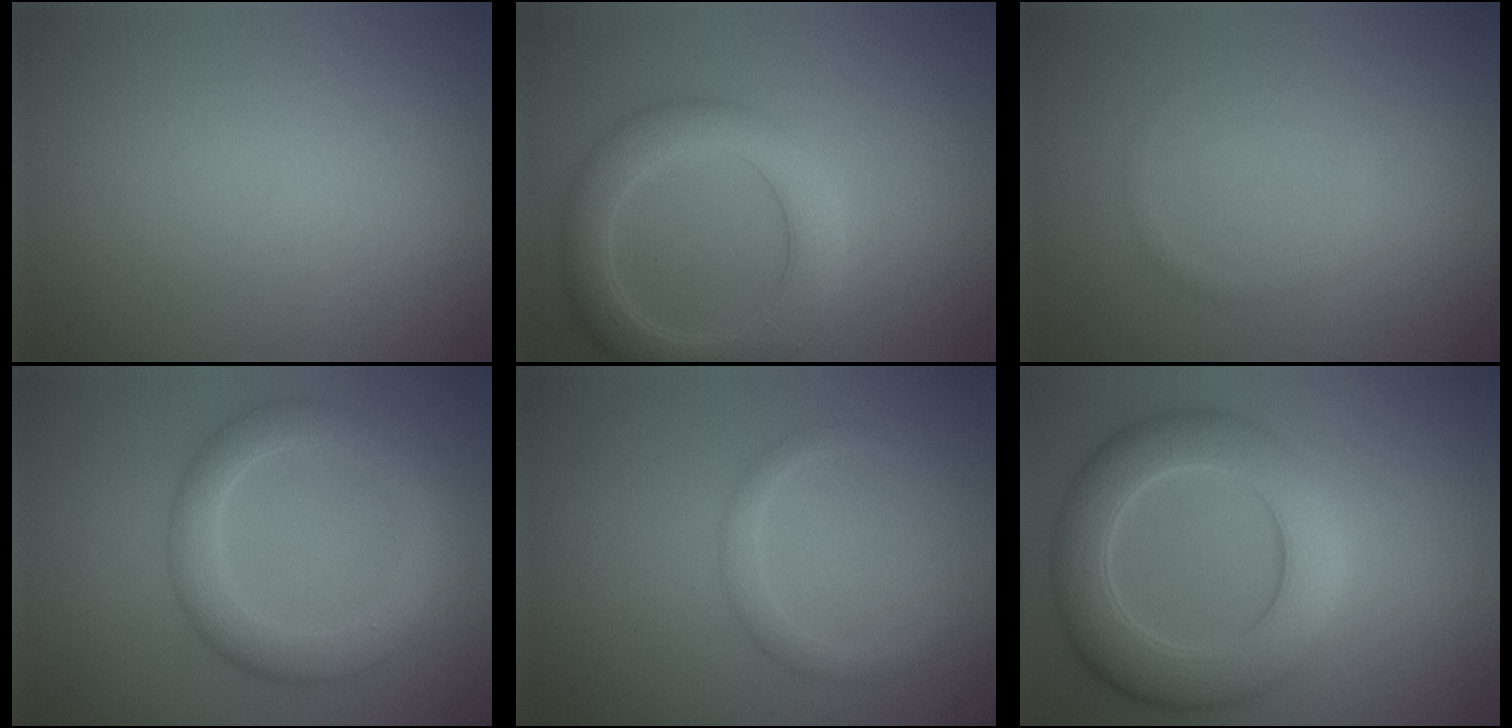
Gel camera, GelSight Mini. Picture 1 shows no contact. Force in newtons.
{"total": 5.0, "press": 5.0, "slide": 0.0}
{"total": 0.5, "press": 0.5, "slide": 0.0}
{"total": 4.2, "press": 4.2, "slide": 0.4}
{"total": 1.4, "press": 1.4, "slide": 0.1}
{"total": 7.7, "press": 7.7, "slide": 0.2}